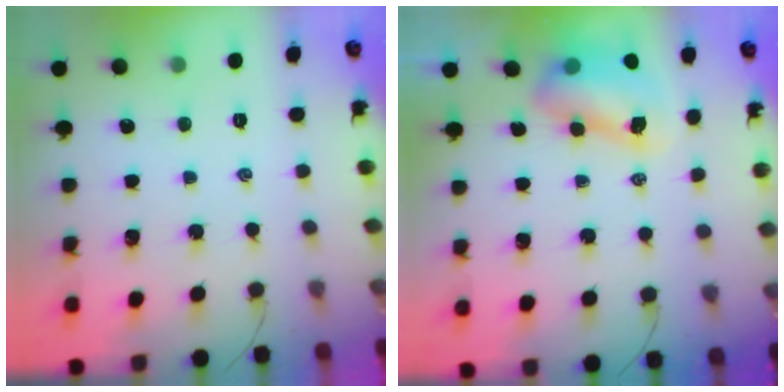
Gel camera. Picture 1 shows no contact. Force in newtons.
{"total": 7.6, "press": 7.4, "slide": 1.7}